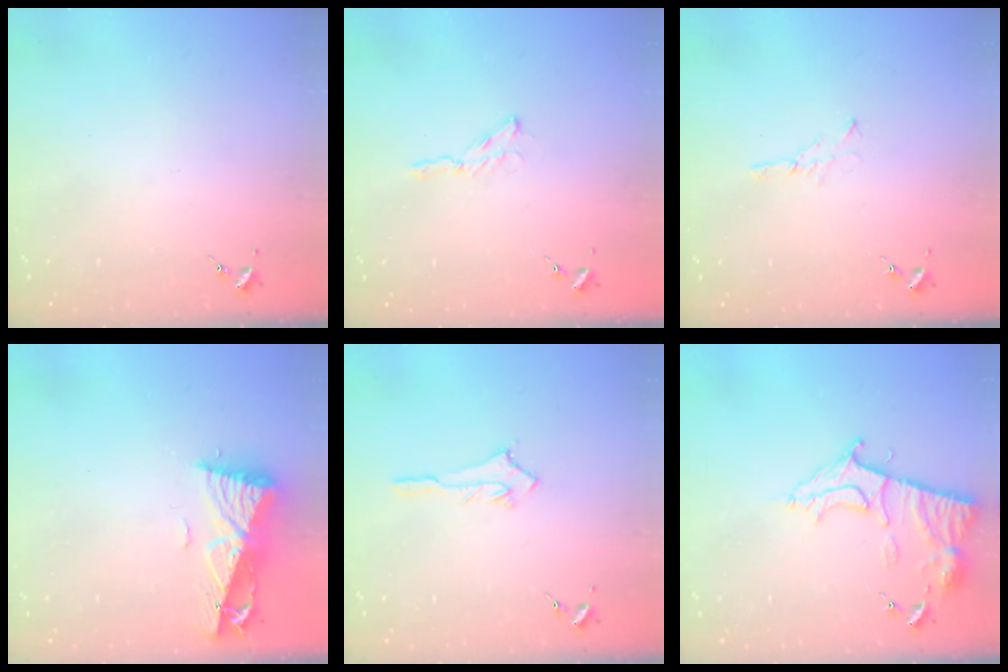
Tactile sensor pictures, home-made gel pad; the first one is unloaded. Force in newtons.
{"total": 3.1, "press": 3.1, "slide": 0.4}
{"total": 2.6, "press": 2.6, "slide": 0.3}
{"total": 10.1, "press": 10.0, "slide": 1.2}
{"total": 4.8, "press": 4.8, "slide": 0.5}
{"total": 11.9, "press": 11.8, "slide": 1.0}